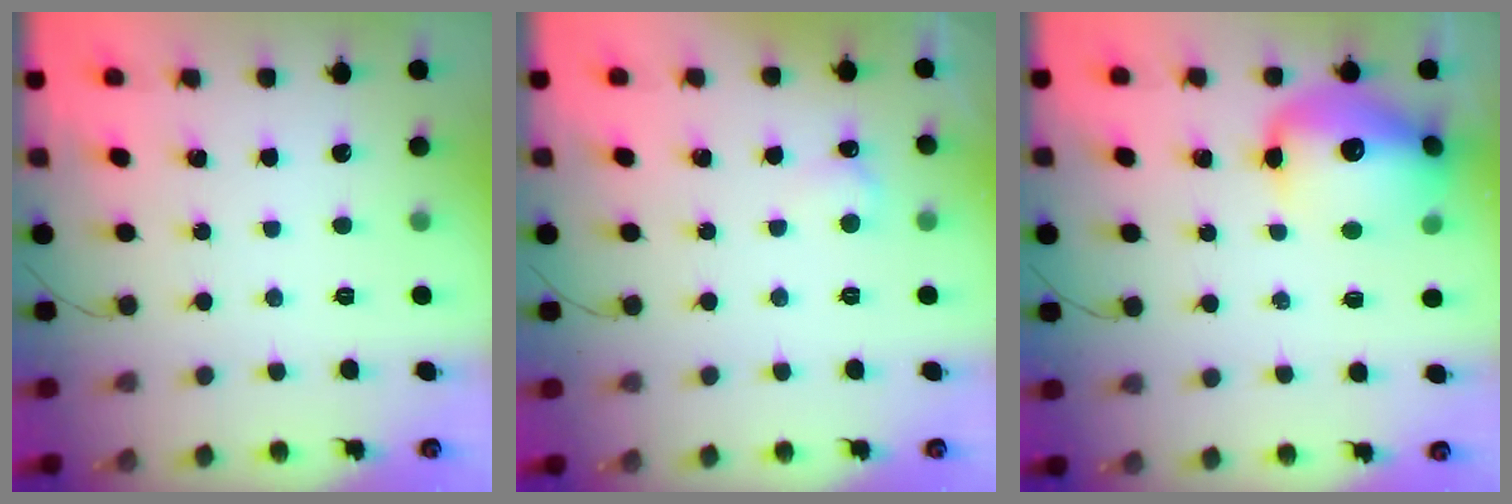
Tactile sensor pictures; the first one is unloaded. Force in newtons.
{"total": 4.8, "press": 4.6, "slide": 1.2}
{"total": 16.9, "press": 16.3, "slide": 4.3}